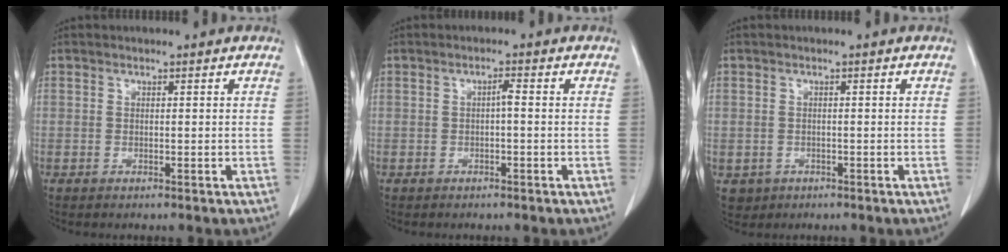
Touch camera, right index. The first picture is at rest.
{"total": 1.2, "force": [0.0, 0.2, 1.2], "torque": [-0.018, 0.004, 0.000]}
{"total": 2.9, "force": [-0.7, 2.8, 0.3], "torque": [0.001, 0.004, -0.005]}